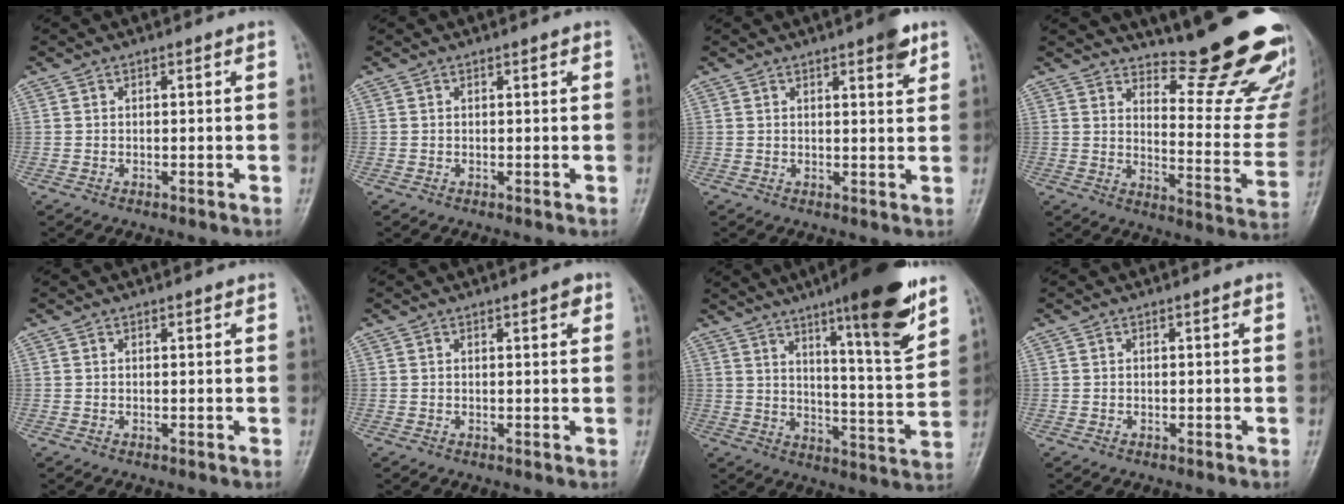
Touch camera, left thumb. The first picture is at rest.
{"total": 0.5, "force": [0.3, 0.2, 0.4], "torque": [-0.006, -0.001, 0.002]}
{"total": 4.2, "force": [2.6, 1.1, 3.1], "torque": [-0.035, -0.013, 0.031]}
{"total": 23.0, "force": [19.2, 4.5, 11.9], "torque": [-0.120, -0.182, 0.241]}
{"total": 0.5, "force": [0.4, 0.2, 0.2], "torque": [-0.006, -0.003, 0.005]}
{"total": 1.9, "force": [1.1, 0.6, 1.5], "torque": [-0.016, -0.003, 0.012]}
{"total": 18.1, "force": [11.5, 2.5, 13.8], "torque": [-0.179, -0.067, 0.173]}
{"total": 0.0}